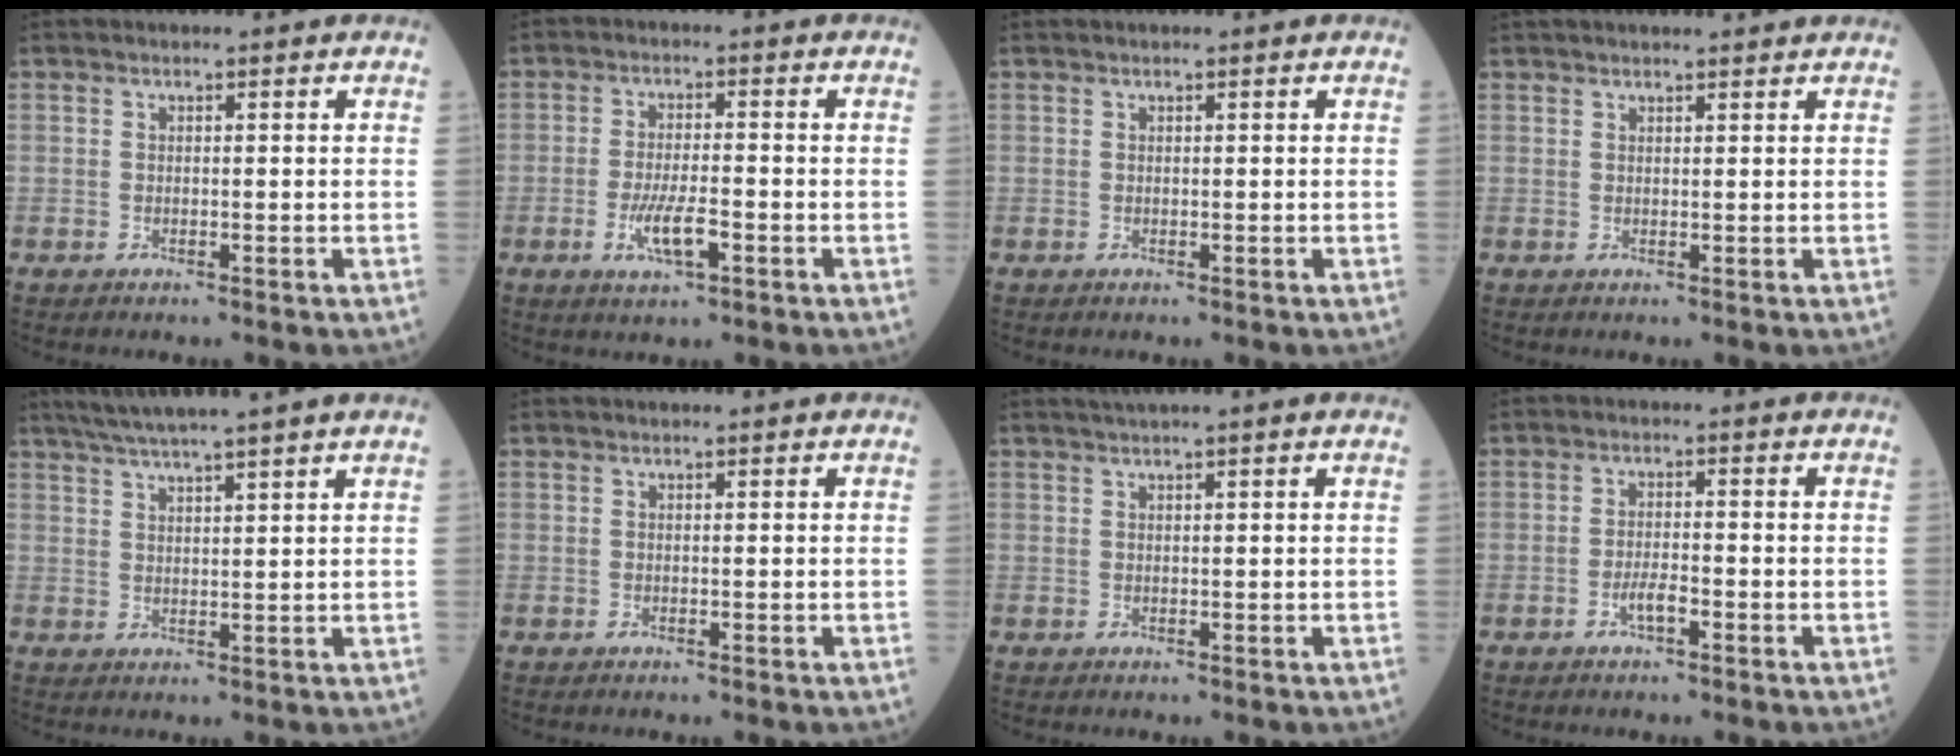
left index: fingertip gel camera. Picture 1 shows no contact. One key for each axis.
{"total": 5.3, "fx": -2.1, "fy": 1.0, "fz": 4.8, "tx": -0.098, "ty": -0.006, "tz": -0.038}
{"total": 0.0}
{"total": 7.1, "fx": 6.6, "fy": 0.7, "fz": 2.6, "tx": -0.034, "ty": 0.034, "tz": 0.086}
{"total": 8.8, "fx": 7.4, "fy": -1.4, "fz": 4.6, "tx": -0.076, "ty": 0.018, "tz": 0.110}
{"total": 0.6, "fx": 0.6, "fy": 0.0, "fz": 0.2, "tx": -0.005, "ty": 0.008, "tz": 0.010}
{"total": 2.2, "fx": 1.7, "fy": -0.8, "fz": 1.1, "tx": -0.017, "ty": 0.008, "tz": 0.035}
{"total": 2.5, "fx": -1.3, "fy": 0.4, "fz": 2.0, "tx": -0.039, "ty": 0.001, "tz": -0.026}